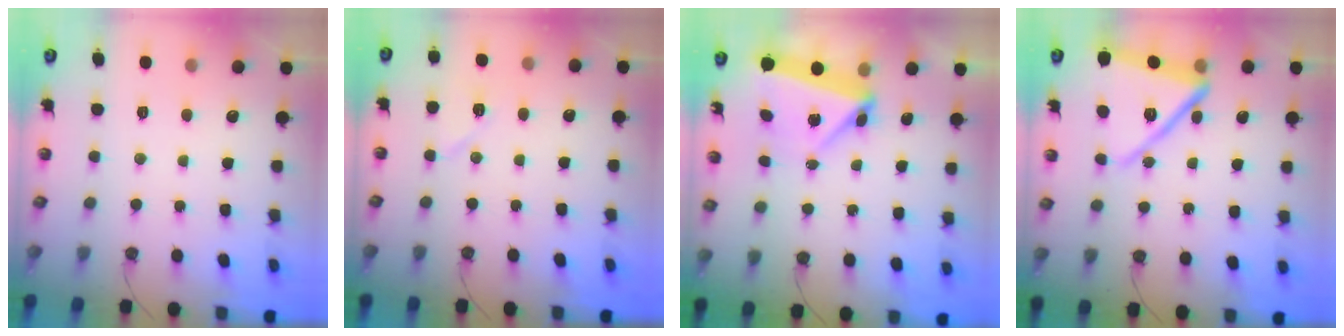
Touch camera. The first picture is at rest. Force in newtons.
{"total": 6.5, "press": 6.4, "slide": 1.0}
{"total": 6.1, "press": 5.7, "slide": 2.1}
{"total": 15.4, "press": 12.5, "slide": 9.1}